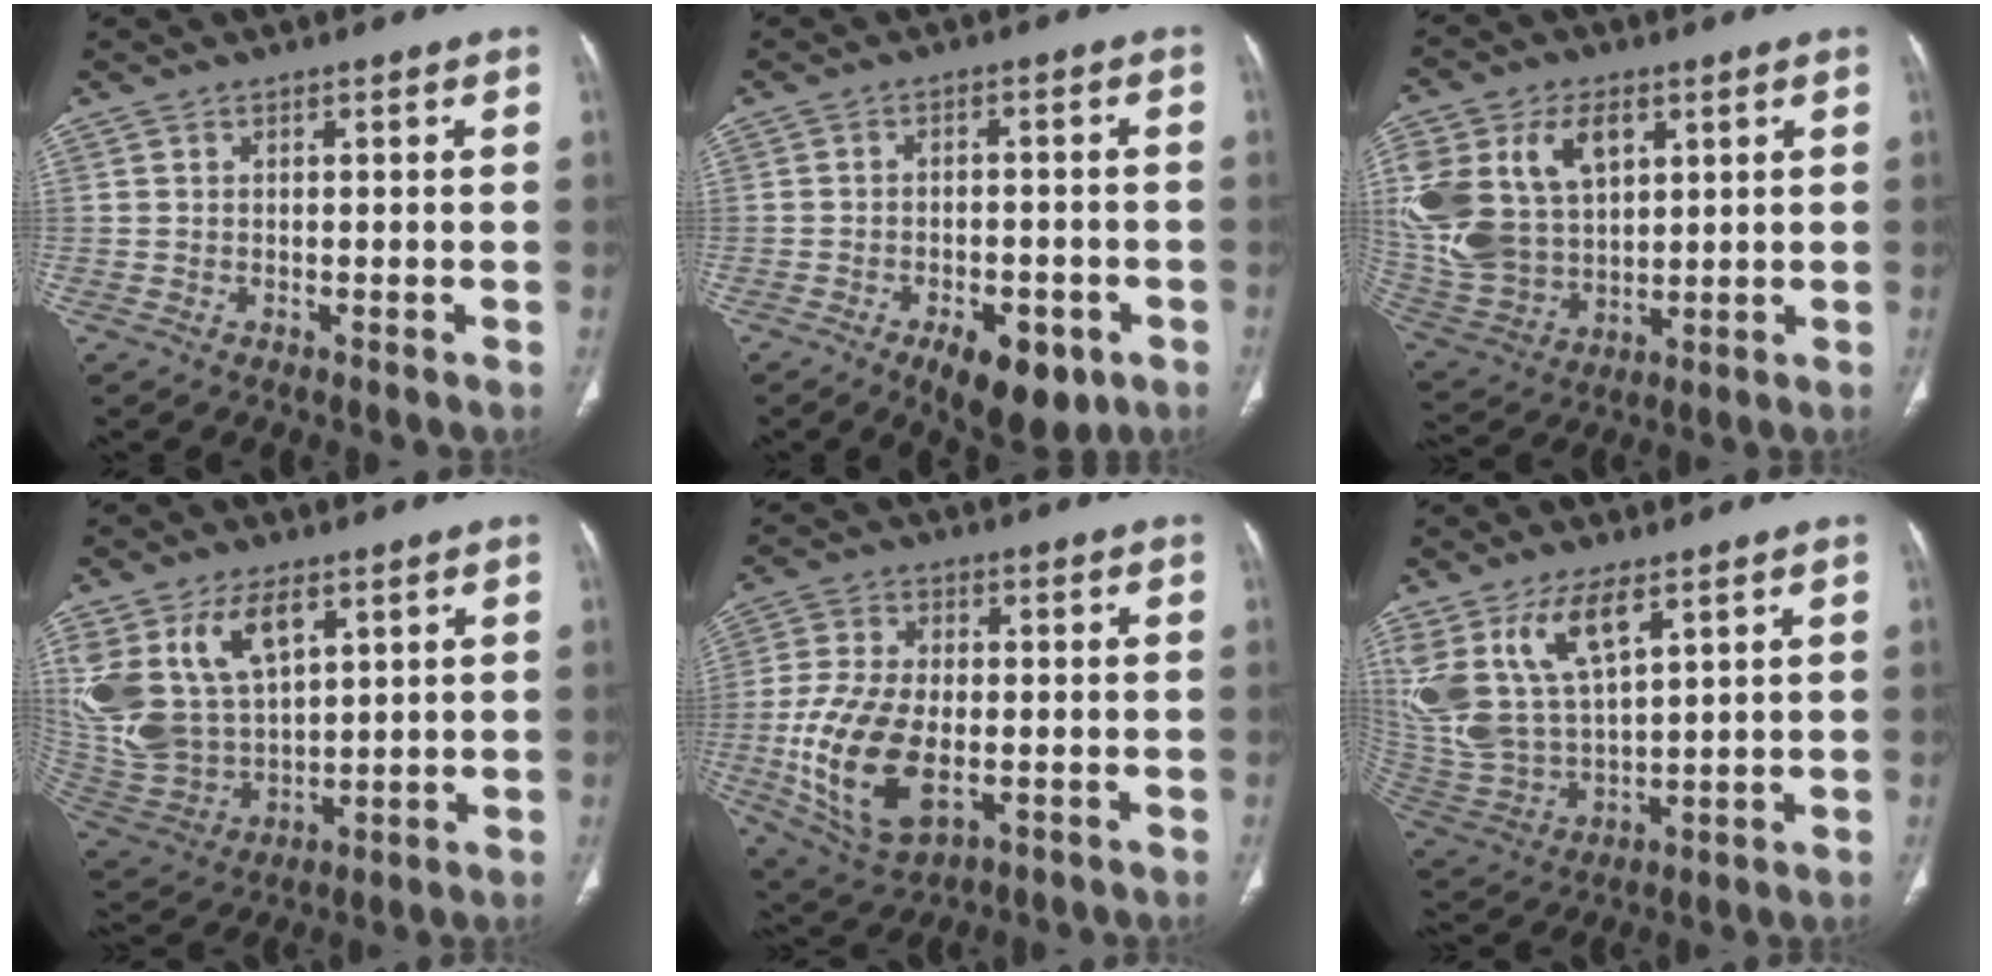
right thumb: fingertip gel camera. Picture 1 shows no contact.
{"total": 10.0, "force": [-5.1, 4.8, 7.2], "torque": [-0.085, 0.013, -0.065]}
{"total": 21.9, "force": [6.9, 14.9, 14.6], "torque": [-0.312, 0.001, 0.147]}
{"total": 18.7, "force": [7.8, 10.9, 13.0], "torque": [-0.260, -0.026, 0.169]}
{"total": 16.3, "force": [-3.4, 8.9, 13.2], "torque": [-0.264, -0.003, -0.049]}
{"total": 15.9, "force": [8.2, 7.2, 11.6], "torque": [-0.232, -0.030, 0.179]}